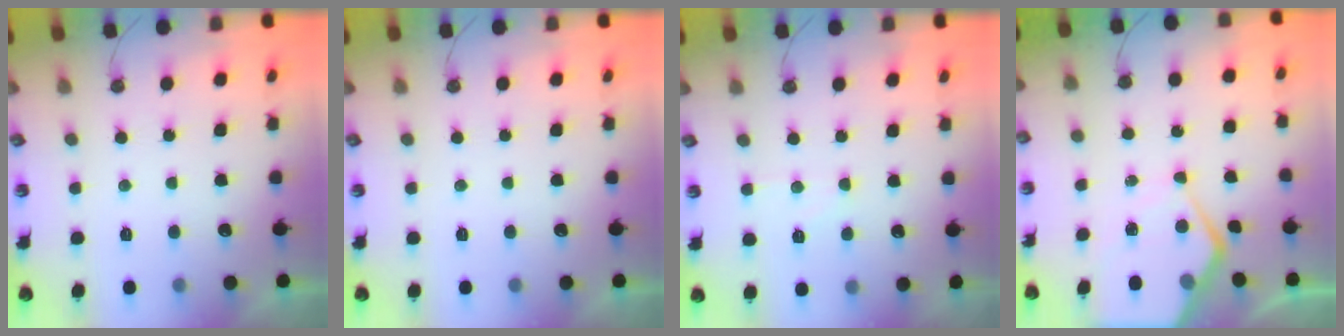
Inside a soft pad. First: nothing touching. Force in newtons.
{"total": 0.0}
{"total": 6.0, "press": 5.9, "slide": 0.7}
{"total": 8.9, "press": 8.9, "slide": 1.1}